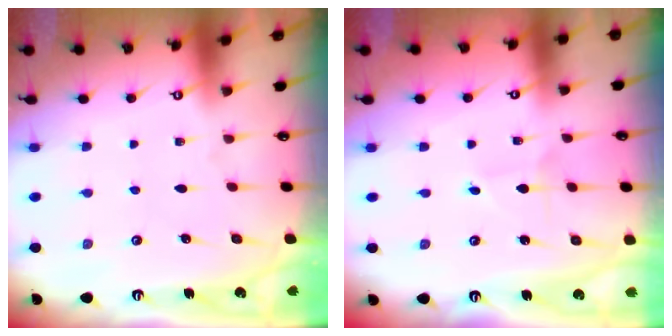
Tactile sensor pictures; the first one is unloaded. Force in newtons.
{"total": 0.7, "press": 0.7, "slide": 0.0}